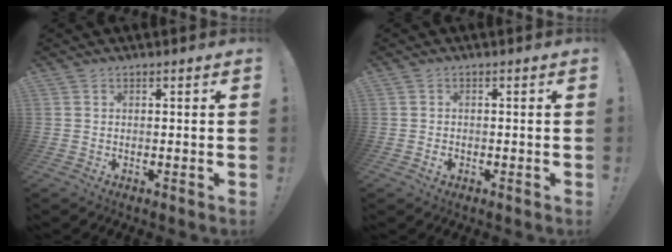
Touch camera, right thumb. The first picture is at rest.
{"total": 1.3, "force": [-0.6, 0.9, 0.6], "torque": [-0.004, -0.001, -0.012]}